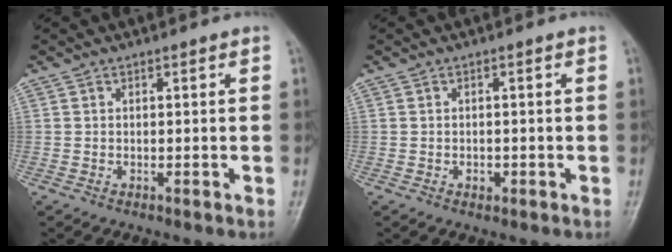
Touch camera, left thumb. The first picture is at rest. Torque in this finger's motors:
{"motor_torque": [-0.09, -0.09, 0.27, 0.07, 0.00]}